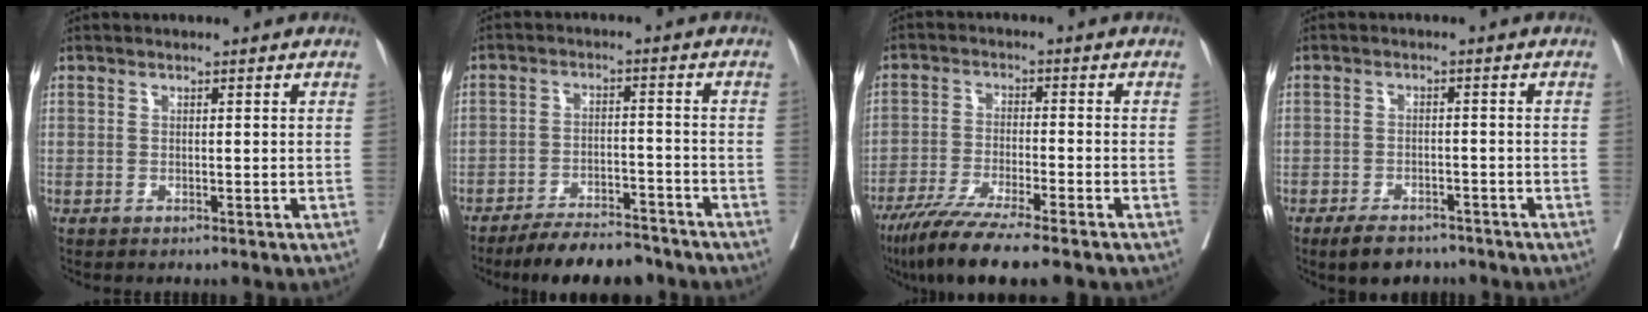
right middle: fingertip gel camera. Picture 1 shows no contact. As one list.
[{"total": 10.0, "force": [-8.9, 2.4, 3.7], "torque": [-0.053, 0.000, -0.140]}, {"total": 10.5, "force": [-8.1, 0.1, 6.7], "torque": [-0.108, -0.029, -0.134]}, {"total": 5.2, "force": [-4.2, 2.2, 2.2], "torque": [-0.042, -0.005, -0.065]}]